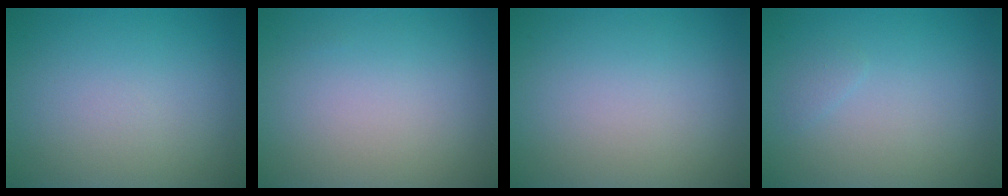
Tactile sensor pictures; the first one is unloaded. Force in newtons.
{"total": 0.0}
{"total": 0.0}
{"total": 0.6, "press": 0.6, "slide": 0.1}